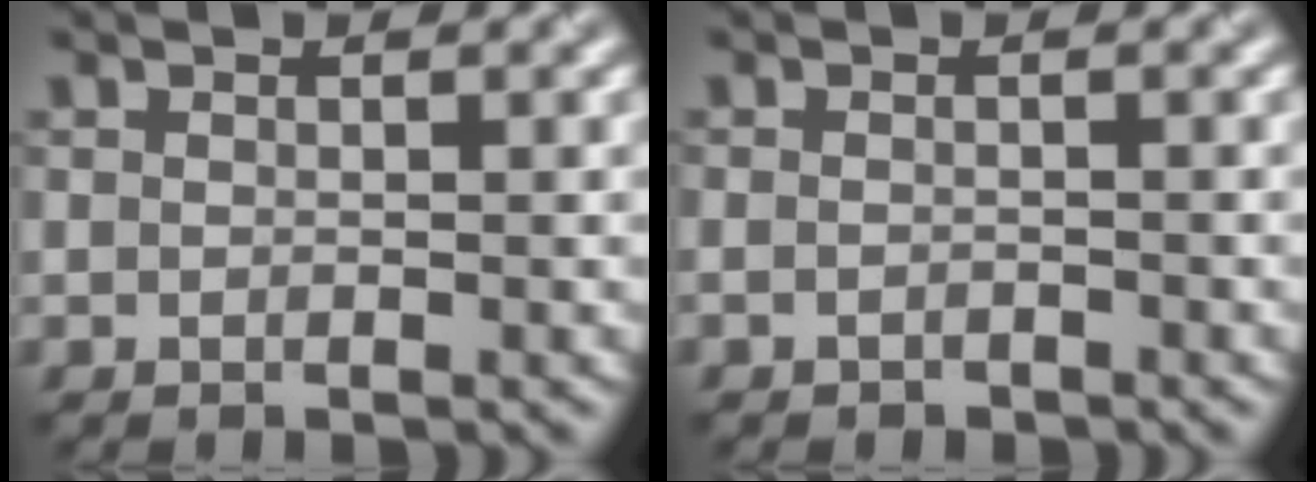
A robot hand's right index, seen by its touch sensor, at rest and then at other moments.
{"total": 0.8, "force": [-0.8, 0.1, 0.1], "torque": [-0.003, -0.005, -0.013]}